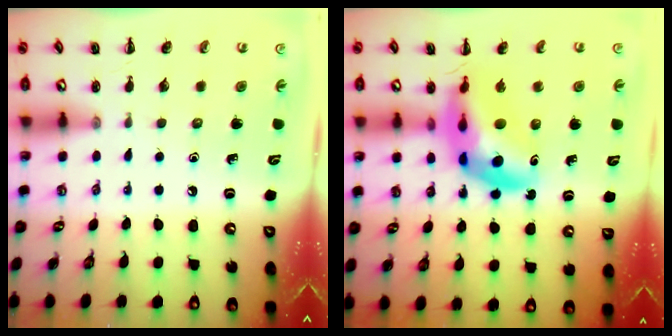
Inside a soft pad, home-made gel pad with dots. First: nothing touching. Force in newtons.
{"total": 13.2, "press": 12.7, "slide": 3.7}